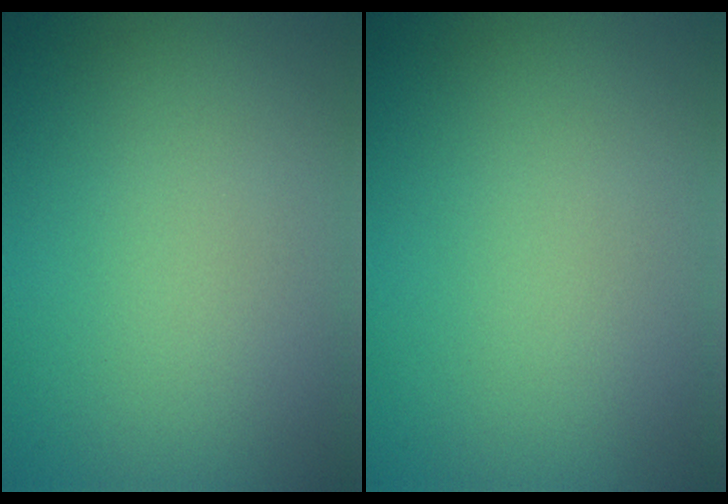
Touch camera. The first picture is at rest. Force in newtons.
{"total": 0.0}